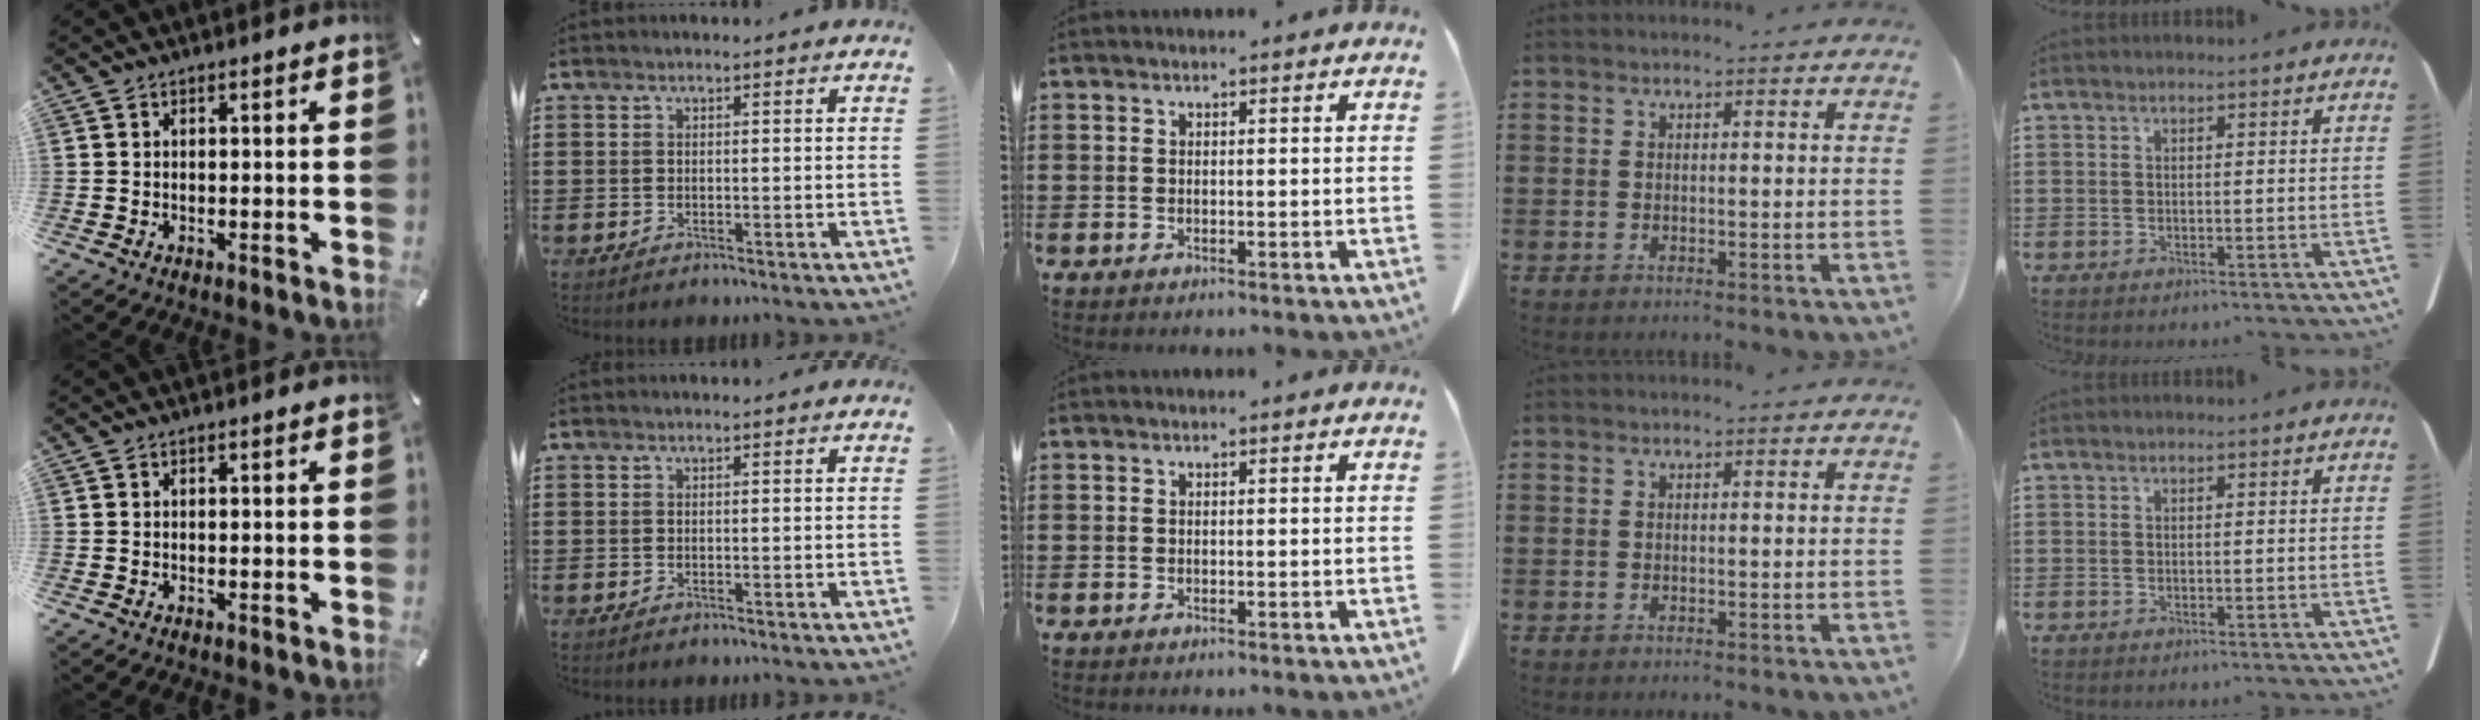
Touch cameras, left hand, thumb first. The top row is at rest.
{}